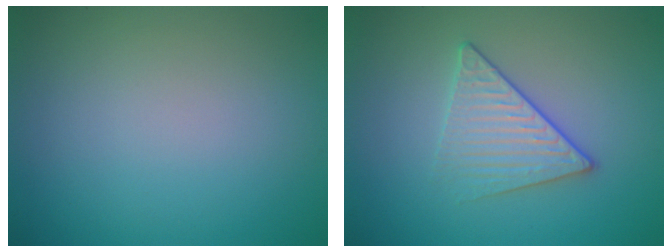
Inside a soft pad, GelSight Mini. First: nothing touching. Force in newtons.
{"total": 2.7, "press": 2.4, "slide": 1.2}